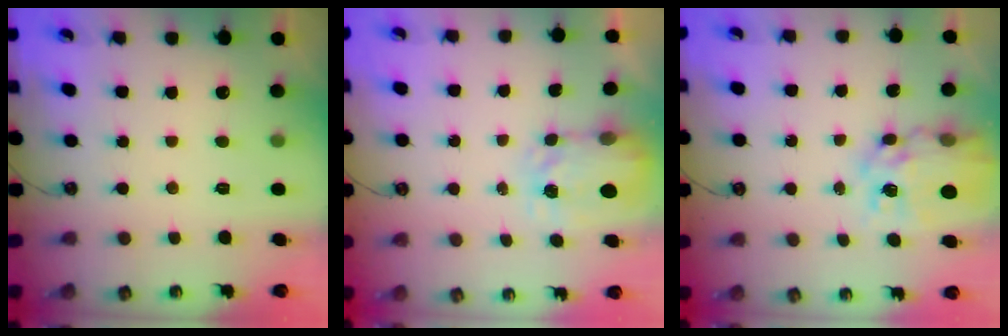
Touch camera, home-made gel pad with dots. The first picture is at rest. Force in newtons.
{"total": 3.9, "press": 3.8, "slide": 0.6}
{"total": 13.2, "press": 13.2, "slide": 1.2}